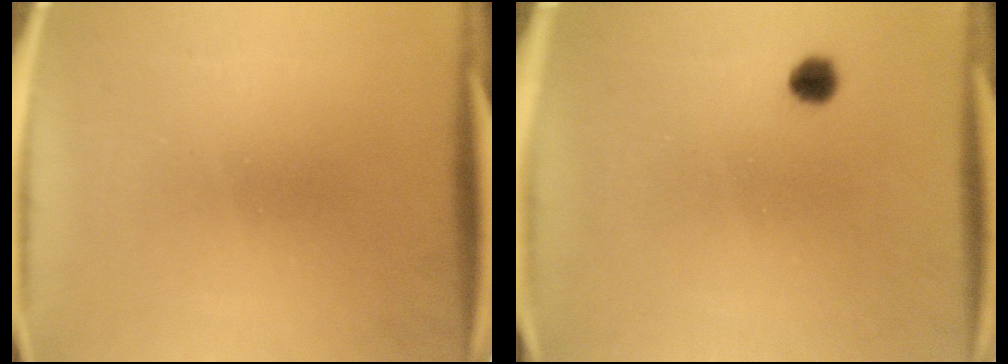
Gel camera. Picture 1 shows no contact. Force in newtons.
{"total": 2.3}